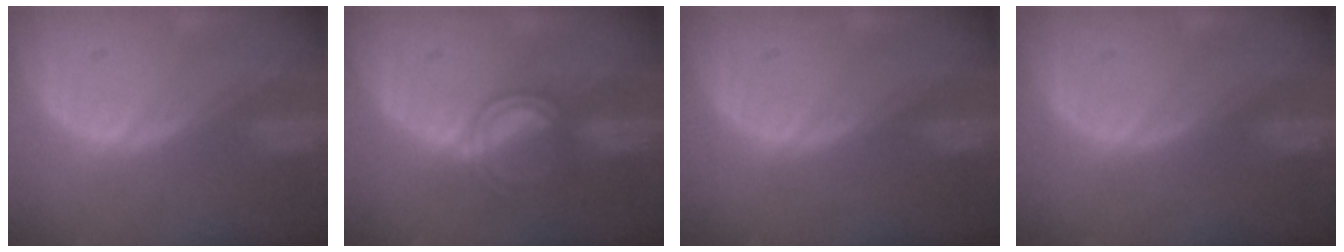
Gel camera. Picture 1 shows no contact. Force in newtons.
{"total": 5.0, "press": 4.6, "slide": 1.9}
{"total": 0.0}
{"total": 0.0}